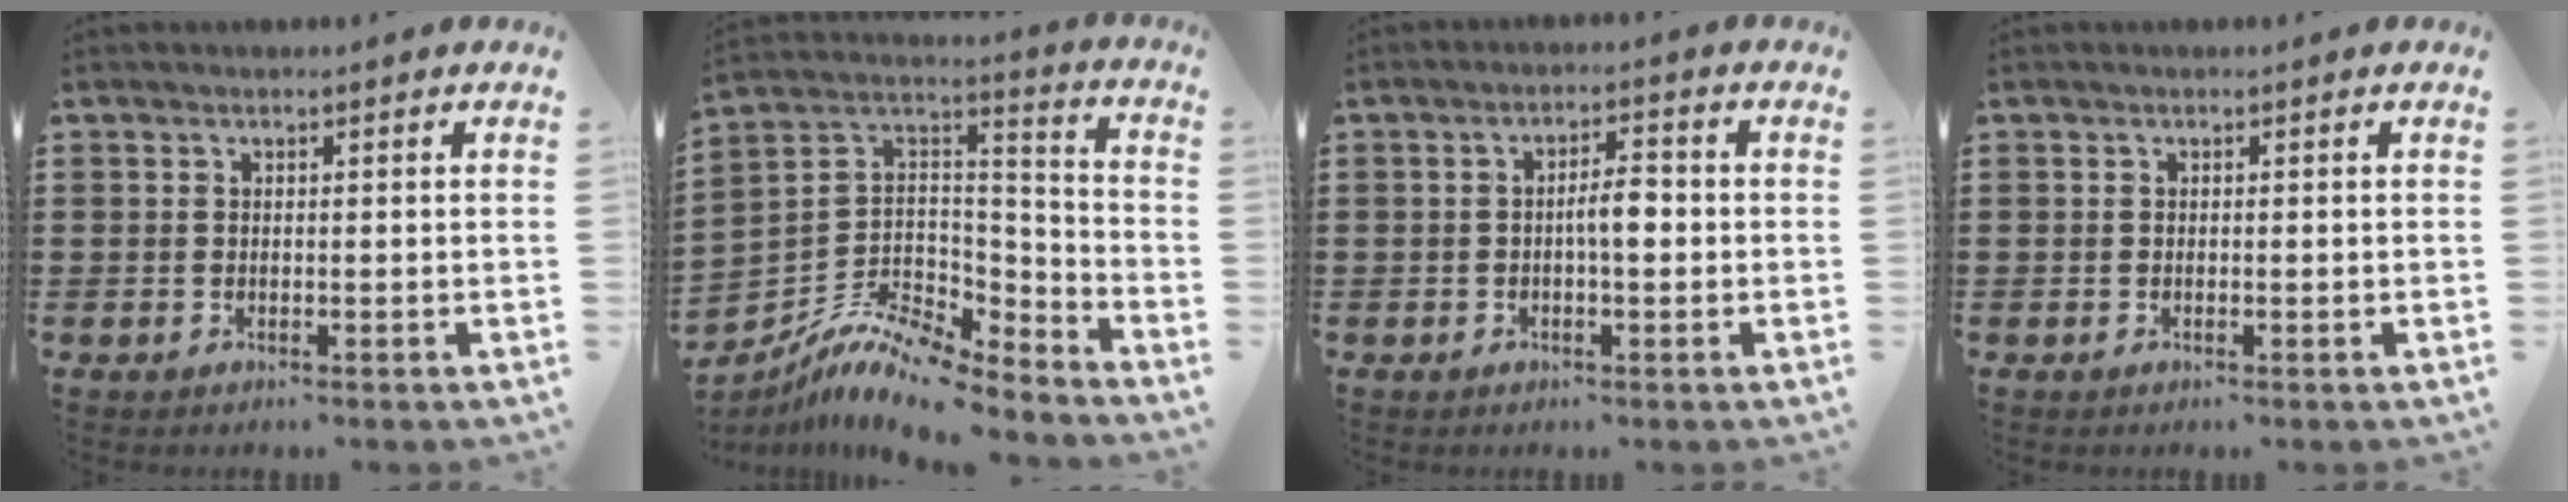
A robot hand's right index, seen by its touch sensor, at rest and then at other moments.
{"total": 10.1, "force": [-8.5, 2.7, 4.7], "torque": [-0.096, 0.015, -0.171]}
{"total": 3.8, "force": [-0.5, 1.2, 3.6], "torque": [-0.064, 0.007, -0.011]}
{"total": 0.0}